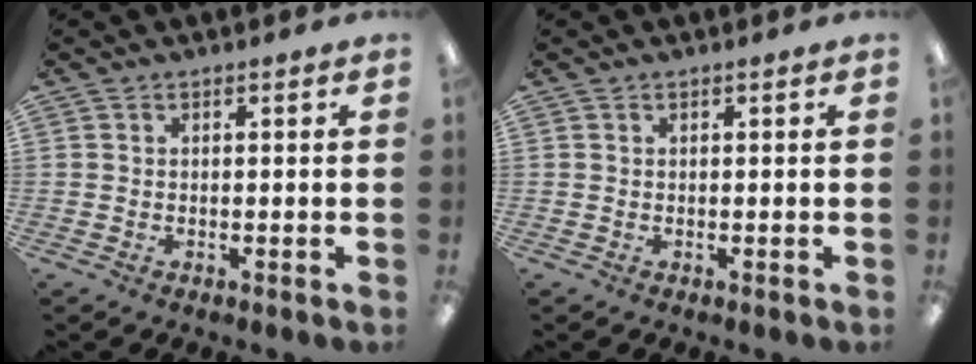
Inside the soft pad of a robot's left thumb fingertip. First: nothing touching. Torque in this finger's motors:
{"motor_torque": [-0.25, -0.25, 0.07, -0.07, 0.00]}